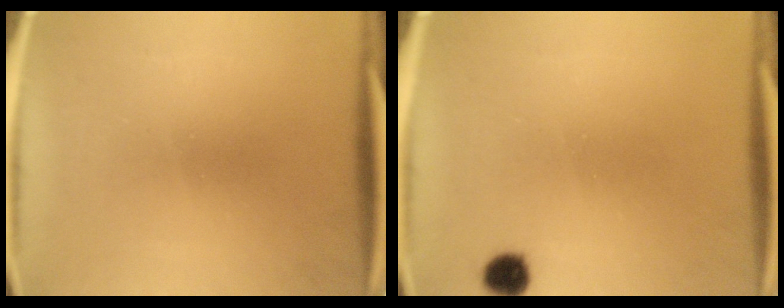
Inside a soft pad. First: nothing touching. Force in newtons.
{"total": 3.2}